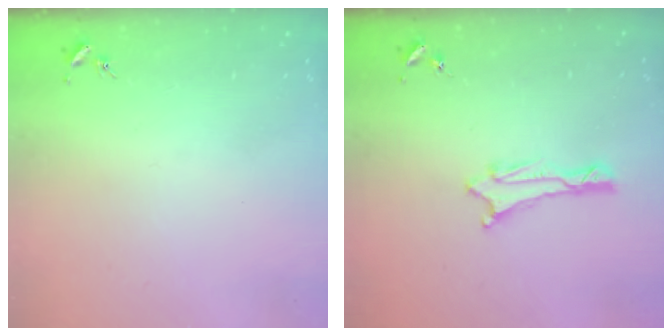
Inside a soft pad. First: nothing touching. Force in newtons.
{"total": 1.0, "press": 1.0, "slide": 0.2}